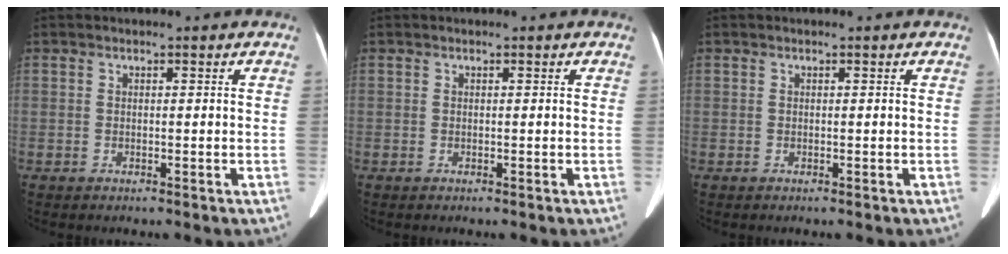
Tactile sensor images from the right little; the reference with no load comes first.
{"total": 0.0}
{"total": 0.0}